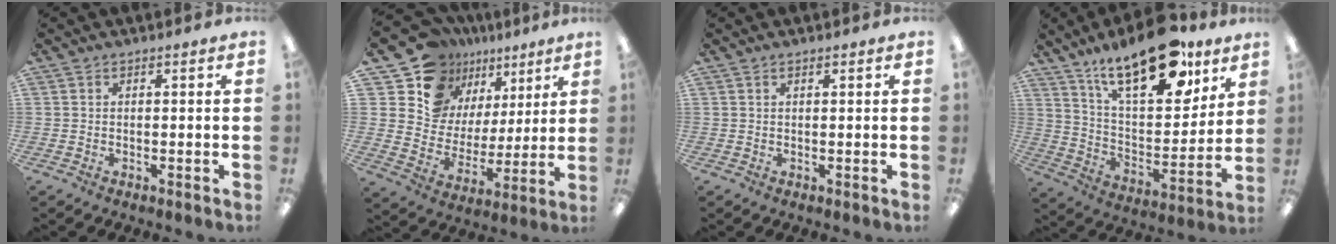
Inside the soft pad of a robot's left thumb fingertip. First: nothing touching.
{"total": 15.7, "force": [11.4, 10.2, 3.4], "torque": [-0.079, -0.091, 0.215]}
{"total": 0.7, "force": [0.5, 0.1, 0.4], "torque": [-0.009, 0.001, 0.010]}
{"total": 23.6, "force": [16.6, 9.3, 14.0], "torque": [-0.213, -0.103, 0.282]}